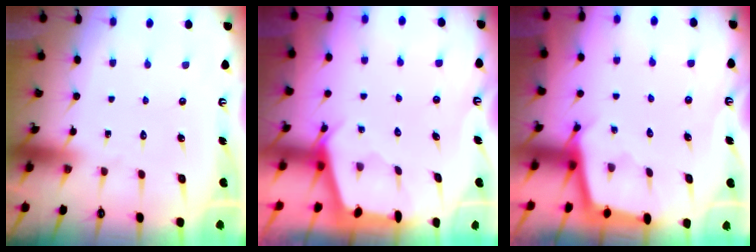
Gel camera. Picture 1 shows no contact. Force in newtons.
{"total": 2.4, "press": 2.4, "slide": 0.3}
{"total": 2.5, "press": 2.5, "slide": 0.2}